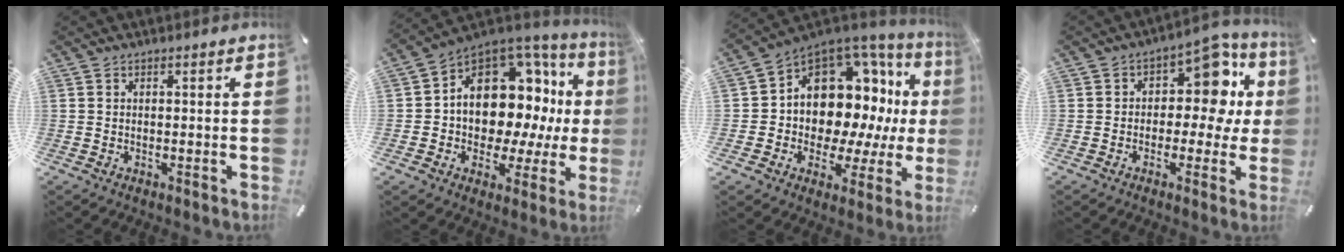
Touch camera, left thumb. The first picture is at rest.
{"total": 14.6, "force": [4.0, 10.8, 9.1], "torque": [-0.144, -0.054, 0.072]}
{"total": 14.7, "force": [4.7, 11.3, 8.0], "torque": [-0.122, -0.069, 0.092]}
{"total": 12.4, "force": [3.6, 7.8, 8.9], "torque": [-0.111, -0.030, 0.061]}